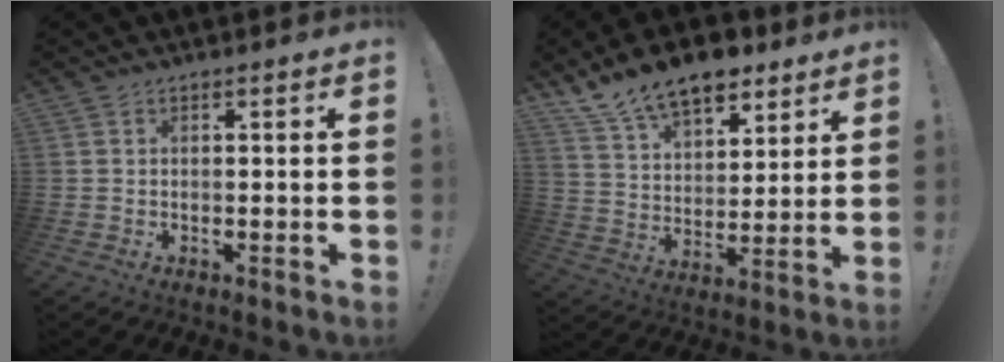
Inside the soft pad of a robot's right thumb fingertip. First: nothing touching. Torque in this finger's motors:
{"motor_torque": [1.34, 2.53, 0.21, 0.21, 0.09]}